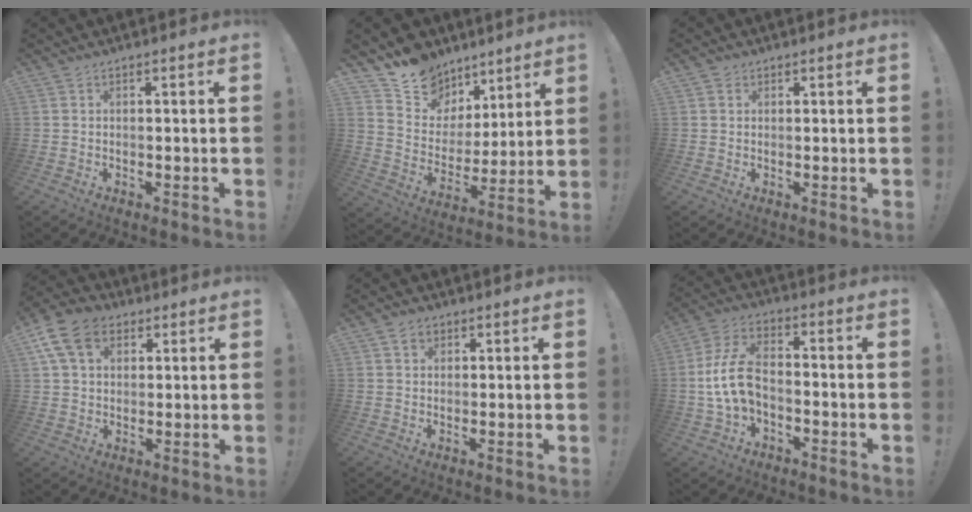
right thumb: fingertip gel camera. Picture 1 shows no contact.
{"total": 12.2, "force": [8.9, 8.2, 1.6], "torque": [-0.031, -0.073, 0.172]}
{"total": 1.0, "force": [0.6, 0.8, 0.1], "torque": [-0.003, 0.002, 0.011]}
{"total": 13.3, "force": [5.8, 9.5, 7.3], "torque": [-0.129, -0.015, 0.115]}
{"total": 2.9, "force": [1.6, 2.3, 1.0], "torque": [-0.012, -0.001, 0.029]}
{"total": 11.7, "force": [-2.2, 7.1, 9.0], "torque": [-0.198, 0.012, -0.038]}